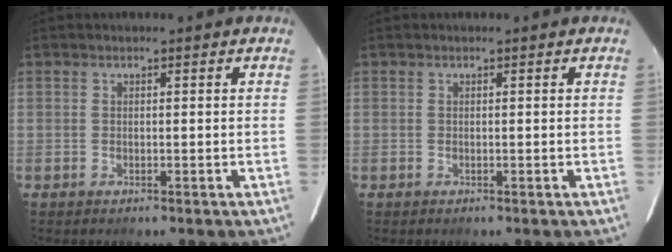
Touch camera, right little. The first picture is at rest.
{"total": 0.0}